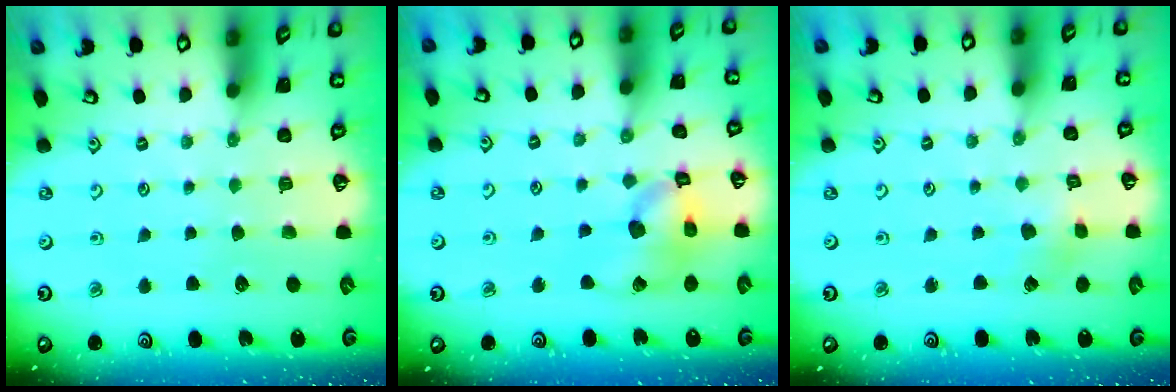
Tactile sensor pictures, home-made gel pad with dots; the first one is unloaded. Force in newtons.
{"total": 13.3, "press": 13.2, "slide": 1.8}
{"total": 2.0, "press": 1.9, "slide": 0.3}